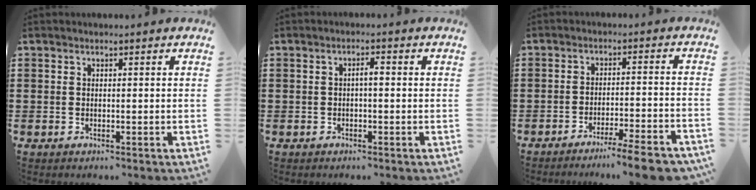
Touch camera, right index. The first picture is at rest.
{"total": 1.5, "force": [-0.2, 0.4, 1.4], "torque": [-0.027, 0.003, -0.005]}
{"total": 6.2, "force": [-5.1, -0.2, 3.6], "torque": [-0.053, -0.009, -0.094]}